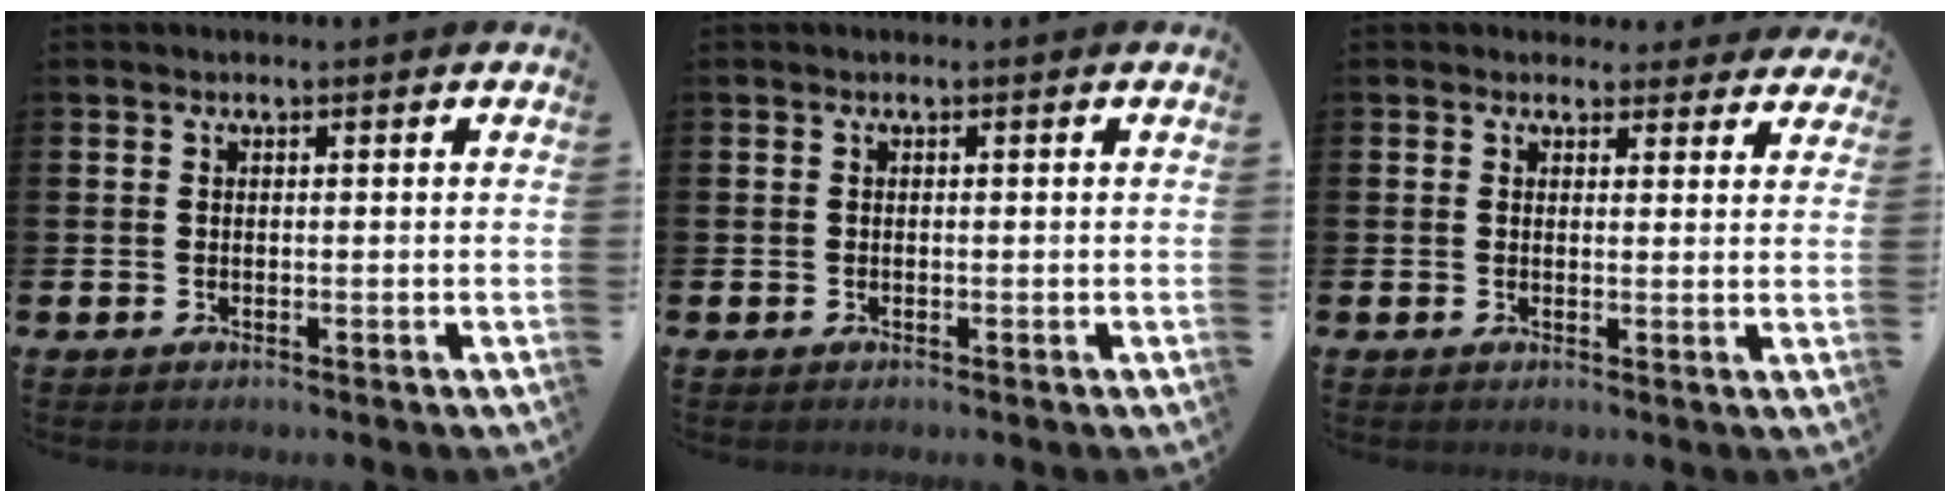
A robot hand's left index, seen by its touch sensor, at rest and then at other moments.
{"total": 0.0}
{"total": 2.6, "force": [2.3, 1.2, 0.0], "torque": [0.009, -0.011, 0.037]}